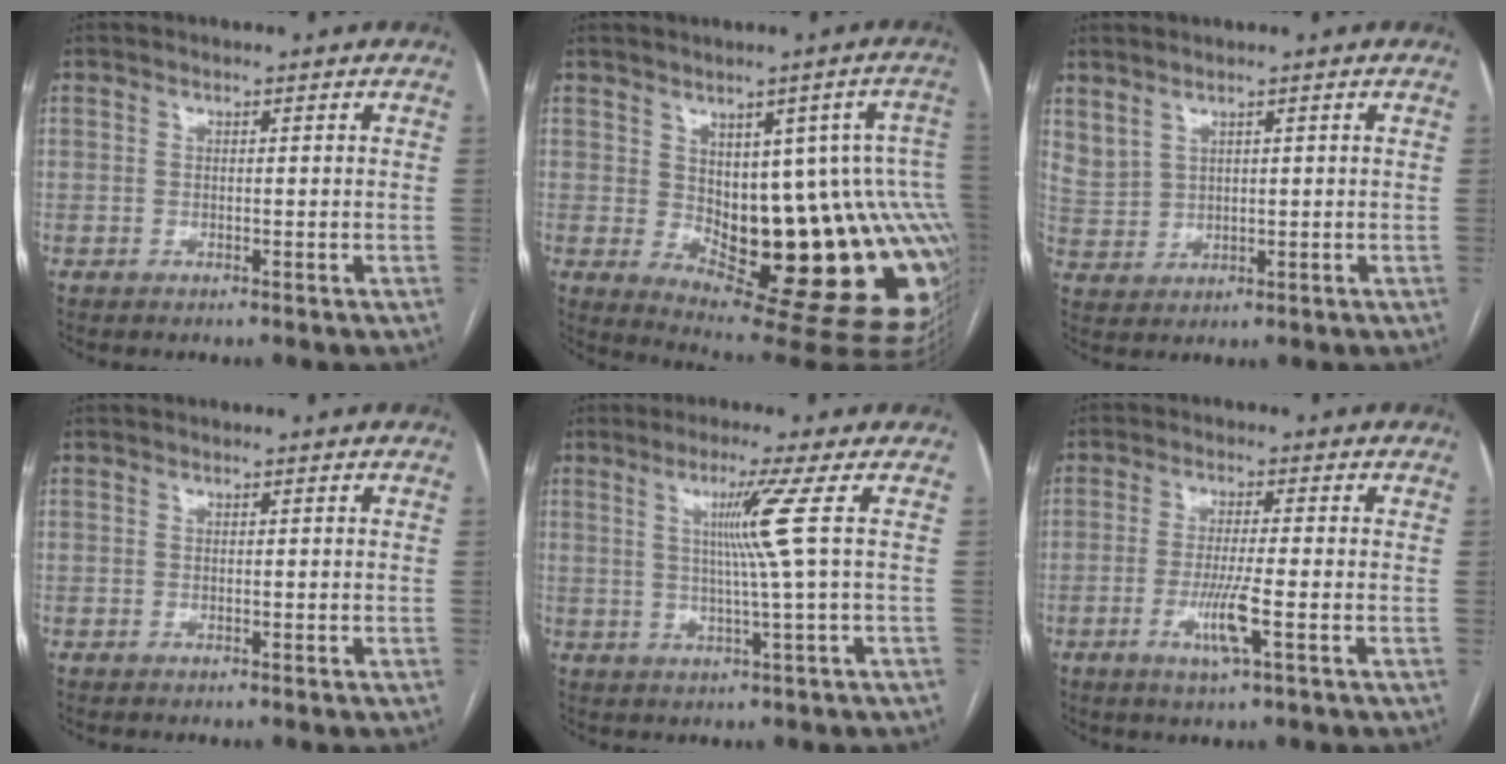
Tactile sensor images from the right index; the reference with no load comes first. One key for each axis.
{"total": 21.7, "fx": -2.6, "fy": 7.7, "fz": 20.1, "tx": -0.149, "ty": 0.013, "tz": -0.013}
{"total": 4.2, "fx": 3.2, "fy": 2.3, "fz": 1.4, "tx": -0.035, "ty": 0.003, "tz": 0.081}
{"total": 0.0}
{"total": 6.1, "fx": 1.3, "fy": -2.5, "fz": 5.5, "tx": -0.106, "ty": -0.006, "tz": 0.031}
{"total": 6.2, "fx": -2.2, "fy": -0.1, "fz": 5.8, "tx": -0.111, "ty": -0.014, "tz": -0.041}